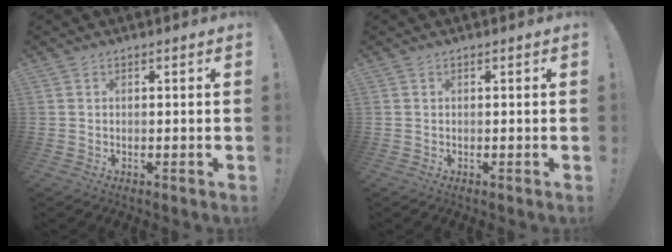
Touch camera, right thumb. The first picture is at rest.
{"total": 0.0}